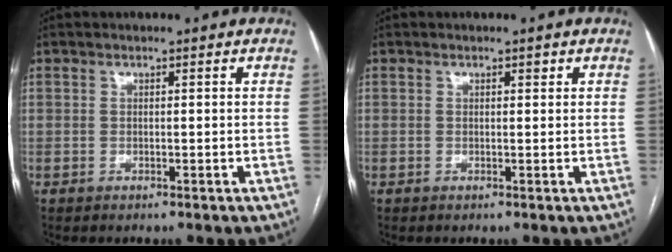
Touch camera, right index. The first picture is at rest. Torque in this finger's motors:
{"motor_torque": [0.03, 0.02, -0.02, 0.00]}